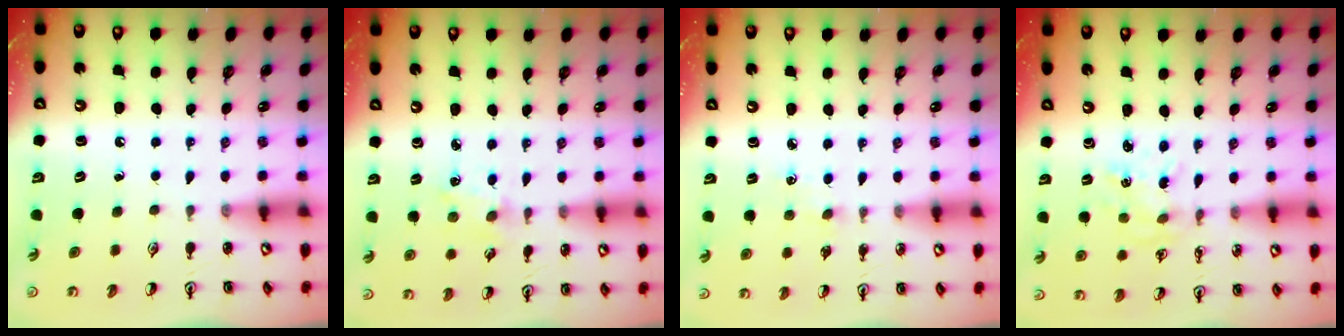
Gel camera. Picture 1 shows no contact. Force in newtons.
{"total": 1.6, "press": 1.5, "slide": 0.3}
{"total": 2.0, "press": 2.0, "slide": 0.3}
{"total": 1.7, "press": 1.7, "slide": 0.3}